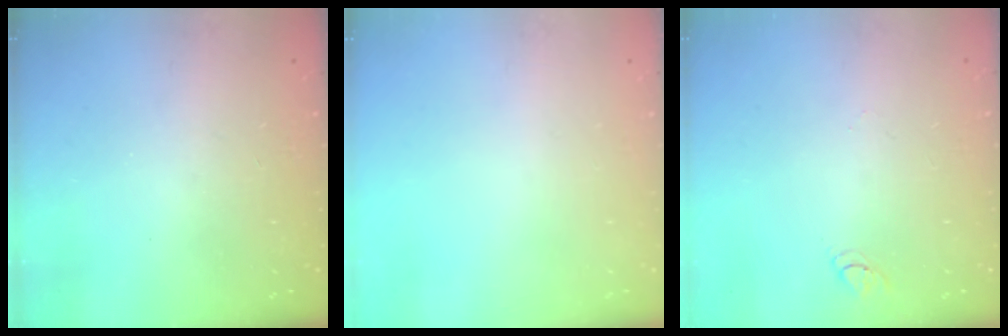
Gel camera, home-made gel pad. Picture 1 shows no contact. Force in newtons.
{"total": 0.0}
{"total": 2.9, "press": 2.8, "slide": 0.3}